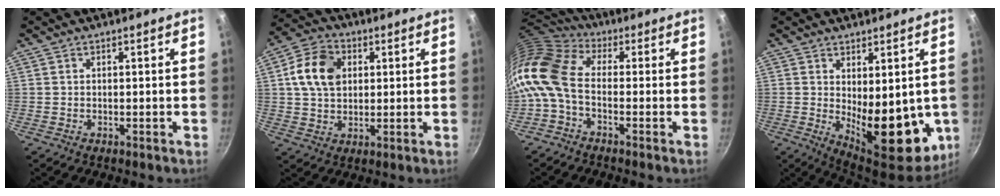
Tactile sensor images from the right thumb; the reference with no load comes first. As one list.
[{"total": 10.8, "force": [2.5, 7.9, 6.9], "torque": [-0.113, 0.009, 0.035]}, {"total": 12.5, "force": [-2.3, 7.5, 9.7], "torque": [-0.197, 0.030, -0.068]}, {"total": 15.9, "force": [-1.2, 7.4, 14.0], "torque": [-0.158, -0.033, 0.003]}]